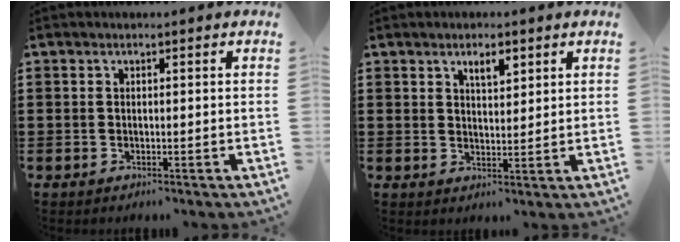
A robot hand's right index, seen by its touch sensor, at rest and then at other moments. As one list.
[{"total": 2.8, "force": [1.8, 1.0, 2.0], "torque": [-0.034, 0.002, 0.029]}]